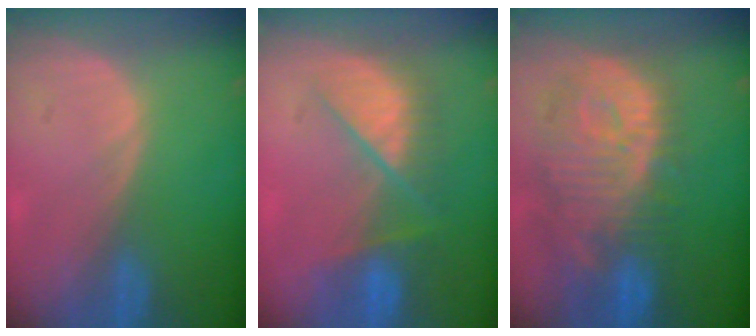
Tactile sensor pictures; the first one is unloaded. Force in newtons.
{"total": 7.3, "press": 7.3, "slide": 0.5}
{"total": 12.9, "press": 11.3, "slide": 6.2}